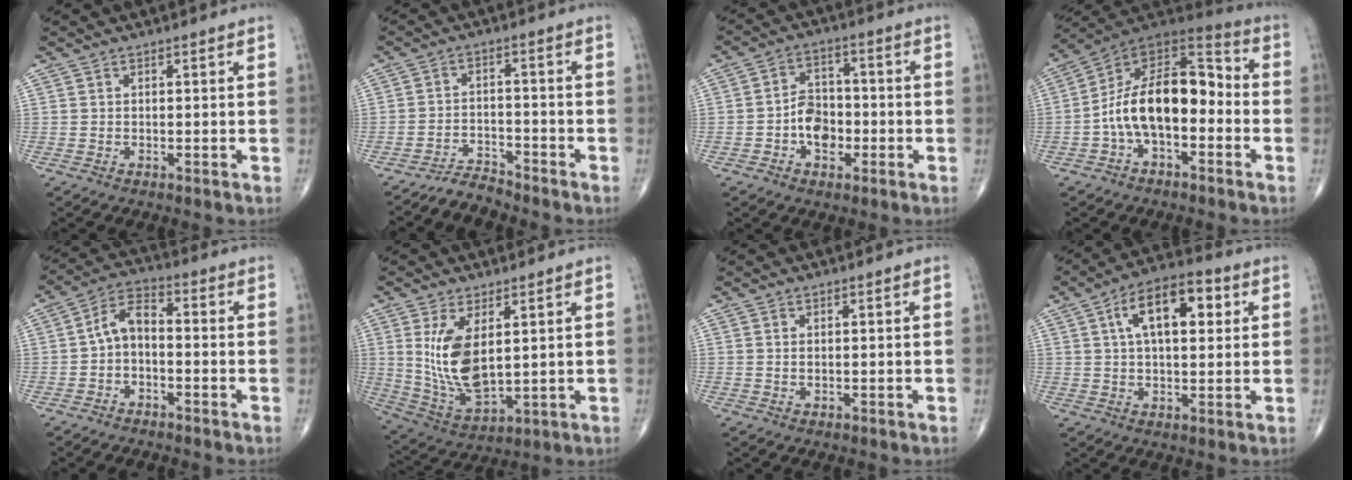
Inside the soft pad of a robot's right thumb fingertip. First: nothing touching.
{"total": 4.0, "force": [-3.9, 0.5, -0.1], "torque": [0.002, 0.026, -0.072]}
{"total": 7.3, "force": [-2.1, 5.2, 4.7], "torque": [-0.050, 0.023, -0.042]}
{"total": 17.4, "force": [-2.8, 9.4, 14.4], "torque": [-0.219, 0.060, -0.059]}
{"total": 6.0, "force": [-1.1, 3.6, 4.7], "torque": [-0.080, 0.030, -0.034]}
{"total": 12.1, "force": [2.8, 5.7, 10.3], "torque": [-0.195, -0.024, 0.073]}
{"total": 0.5, "force": [0.2, 0.2, 0.4], "torque": [-0.010, 0.000, 0.005]}
{"total": 13.0, "force": [3.9, 6.3, 10.6], "torque": [-0.156, 0.014, 0.057]}